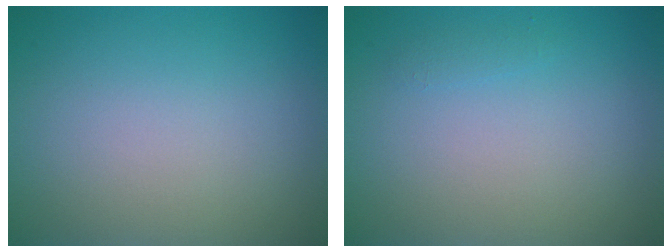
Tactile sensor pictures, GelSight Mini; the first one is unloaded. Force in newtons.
{"total": 0.5, "press": 0.5, "slide": 0.1}